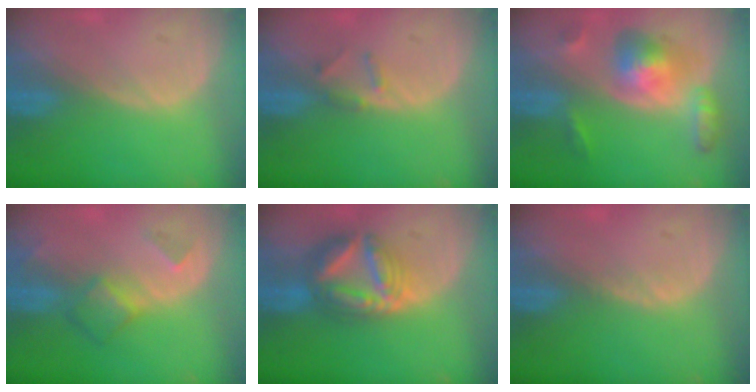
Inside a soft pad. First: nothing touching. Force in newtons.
{"total": 1.9, "press": 1.7, "slide": 0.9}
{"total": 7.9, "press": 7.9, "slide": 0.5}
{"total": 5.1, "press": 4.5, "slide": 2.4}
{"total": 8.5, "press": 8.4, "slide": 0.8}
{"total": 0.7, "press": 0.6, "slide": 0.3}